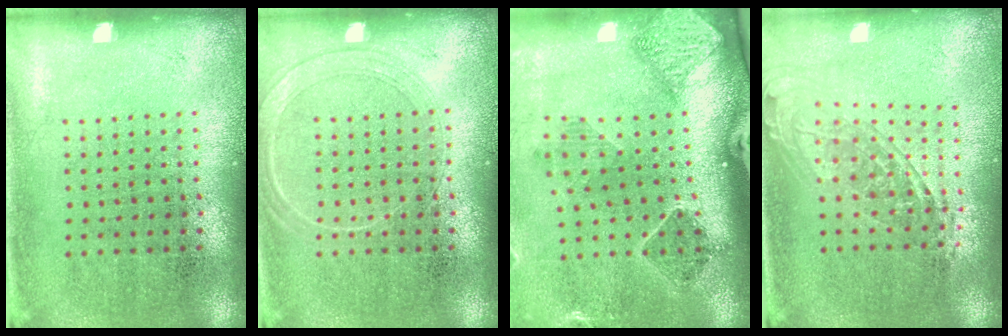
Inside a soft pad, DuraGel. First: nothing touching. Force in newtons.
{"total": 1.6, "press": 1.6, "slide": 0.2}
{"total": 1.8, "press": 1.6, "slide": 0.7}
{"total": 1.6, "press": 1.3, "slide": 1.0}